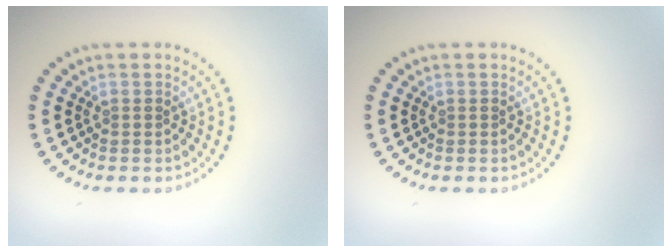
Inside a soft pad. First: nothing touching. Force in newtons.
{"total": 0.0}